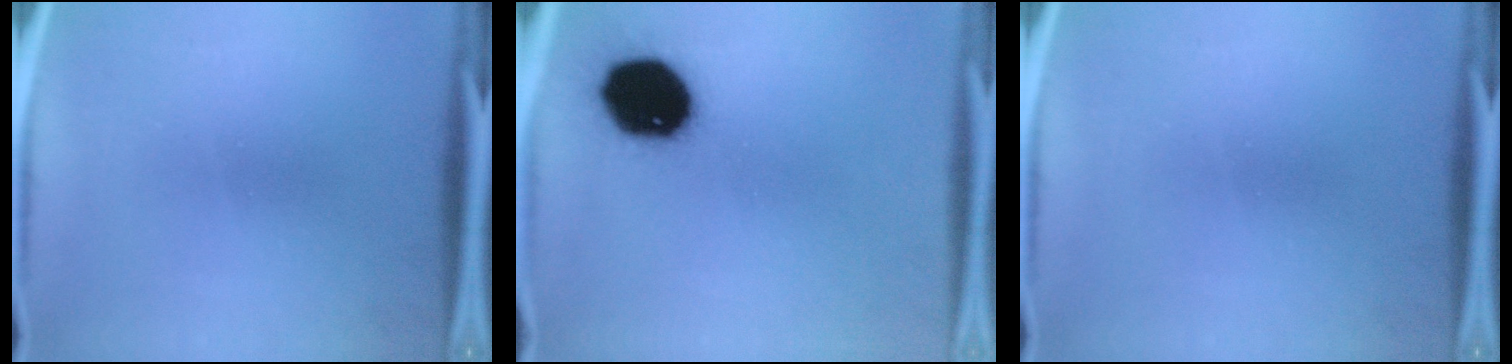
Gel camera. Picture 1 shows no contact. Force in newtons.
{"total": 18.0}
{"total": 0.0}